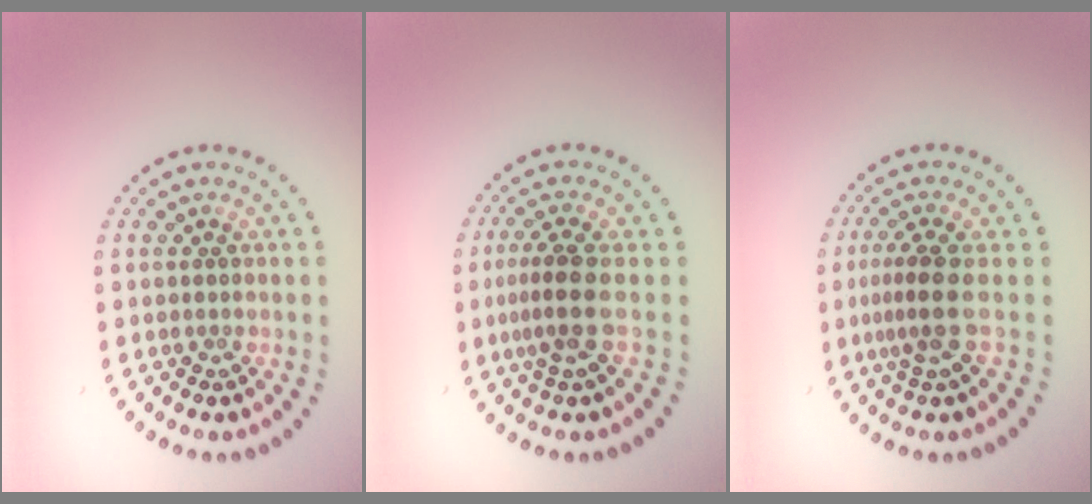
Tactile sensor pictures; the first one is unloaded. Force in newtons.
{"total": 2.8, "press": 2.2, "slide": 1.9}
{"total": 2.8, "press": 2.0, "slide": 1.9}